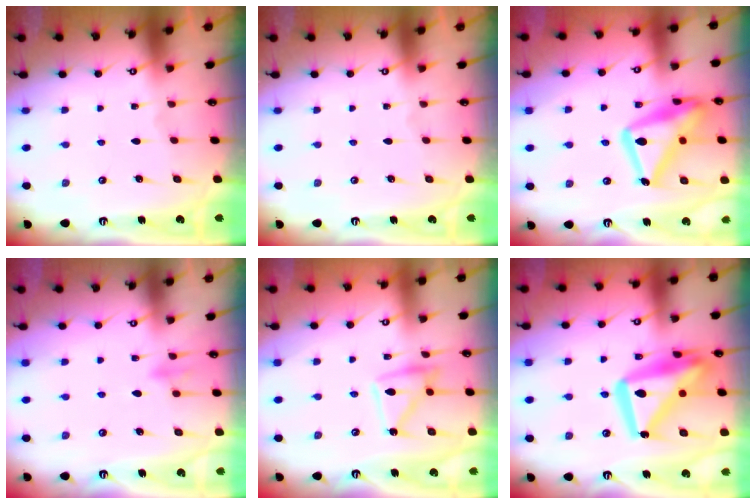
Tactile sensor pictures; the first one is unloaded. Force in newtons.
{"total": 0.0}
{"total": 20.6, "press": 20.6, "slide": 1.4}
{"total": 8.6, "press": 8.5, "slide": 1.6}
{"total": 11.6, "press": 11.5, "slide": 1.0}
{"total": 20.2, "press": 20.1, "slide": 2.2}